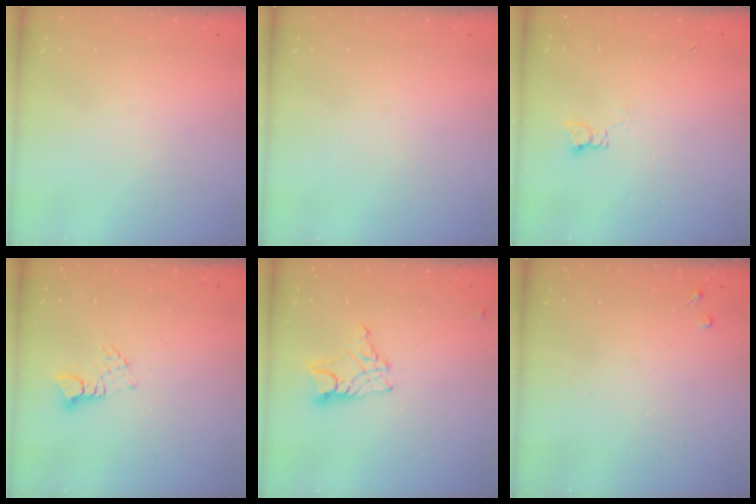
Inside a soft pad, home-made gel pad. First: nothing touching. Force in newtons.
{"total": 0.0}
{"total": 1.8, "press": 1.7, "slide": 0.3}
{"total": 3.4, "press": 3.4, "slide": 0.1}
{"total": 9.0, "press": 9.0, "slide": 0.8}
{"total": 2.7, "press": 2.7, "slide": 0.4}